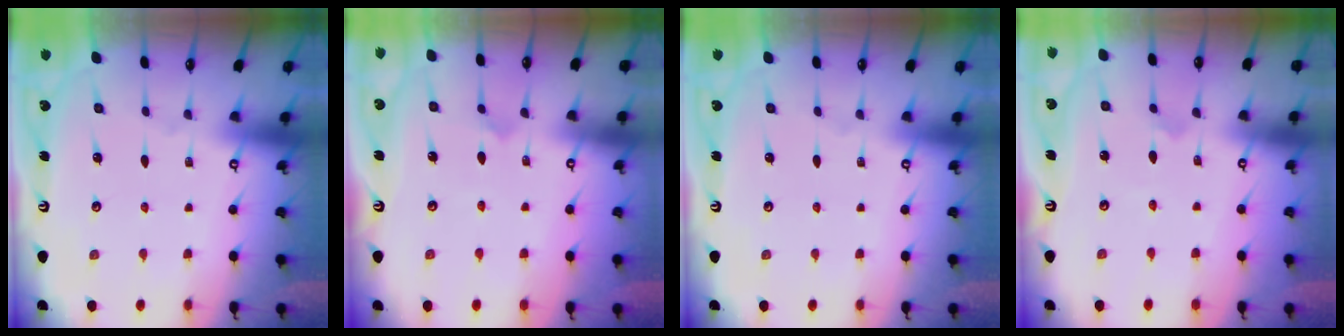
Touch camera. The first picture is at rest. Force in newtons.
{"total": 3.8, "press": 3.8, "slide": 0.6}
{"total": 0.0}
{"total": 2.5, "press": 2.5, "slide": 0.2}